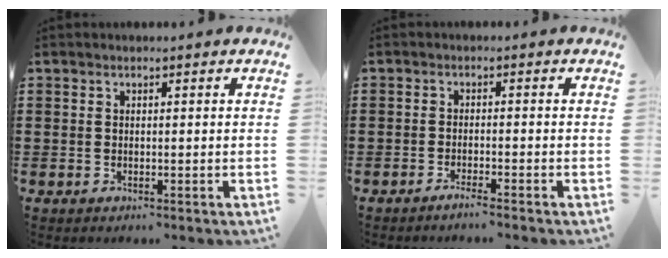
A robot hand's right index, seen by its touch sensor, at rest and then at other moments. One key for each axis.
{"total": 1.7, "fx": -1.5, "fy": -0.3, "fz": 0.7, "tx": -0.011, "ty": -0.002, "tz": -0.027}